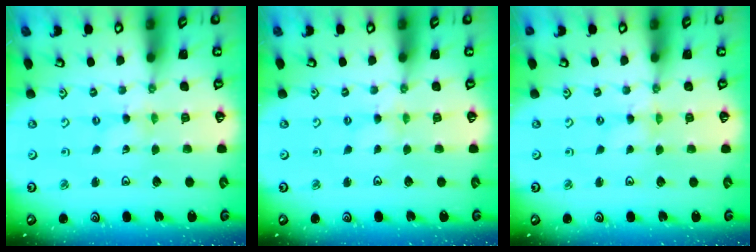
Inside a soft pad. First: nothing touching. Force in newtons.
{"total": 2.3, "press": 2.3, "slide": 0.3}
{"total": 0.0}